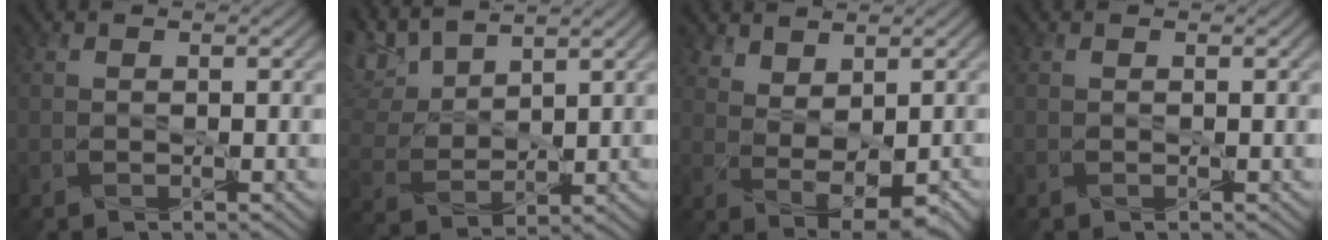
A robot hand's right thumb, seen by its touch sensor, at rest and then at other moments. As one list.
[{"total": 8.0, "force": [6.3, 2.5, 4.3], "torque": [-0.113, 0.016, 0.126]}, {"total": 5.1, "force": [2.4, 2.6, 3.7], "torque": [-0.076, -0.006, 0.053]}, {"total": 0.0}]